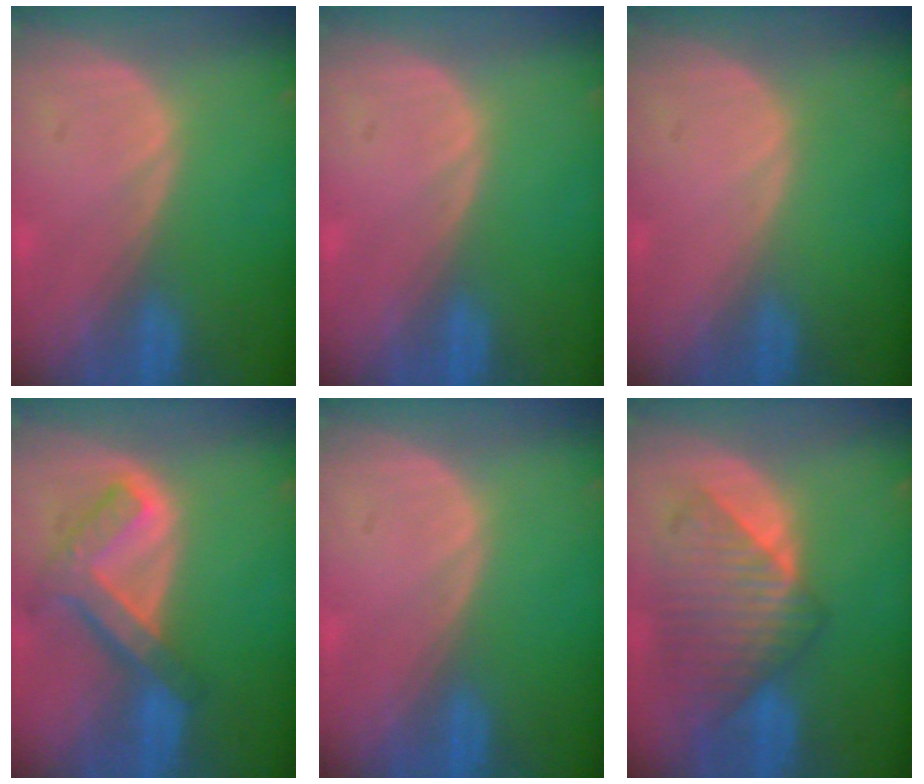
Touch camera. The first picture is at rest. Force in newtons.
{"total": 0.0}
{"total": 0.0}
{"total": 7.6, "press": 6.5, "slide": 4.0}
{"total": 0.0}
{"total": 8.9, "press": 8.0, "slide": 3.7}